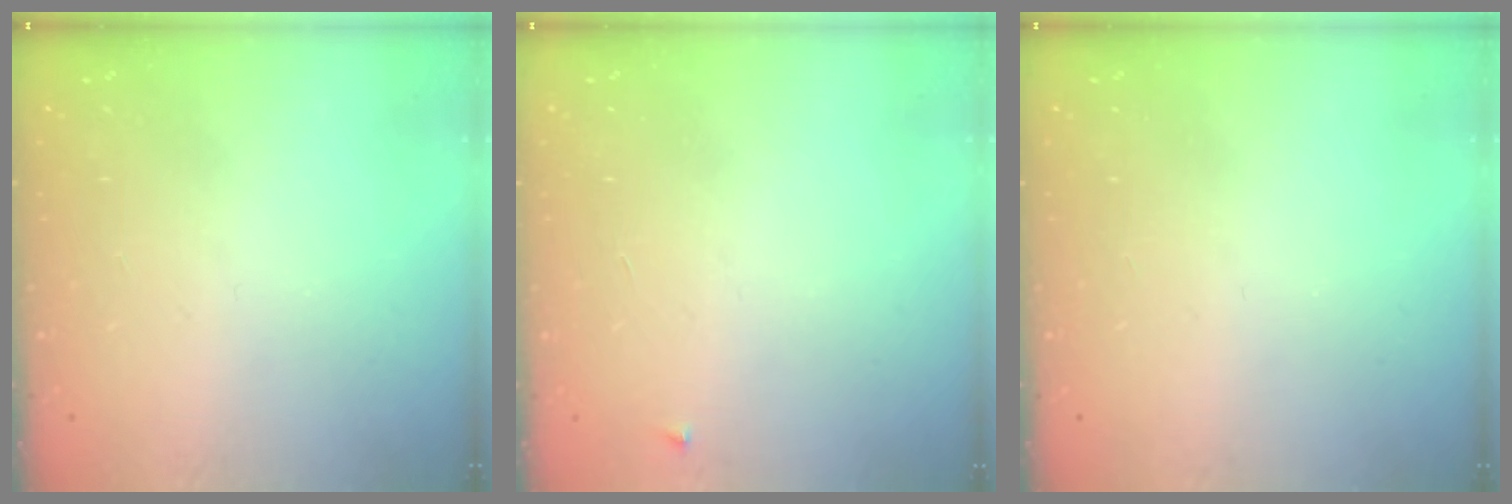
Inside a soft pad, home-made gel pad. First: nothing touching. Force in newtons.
{"total": 2.5, "press": 2.4, "slide": 0.4}
{"total": 0.0}